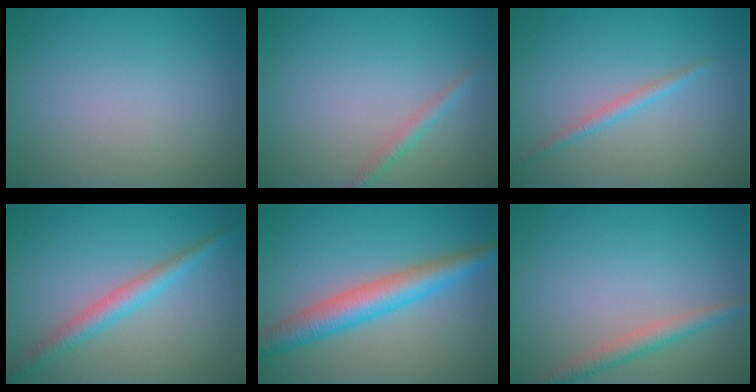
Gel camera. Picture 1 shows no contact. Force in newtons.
{"total": 1.4, "press": 1.4, "slide": 0.1}
{"total": 1.3, "press": 1.3, "slide": 0.0}
{"total": 2.8, "press": 2.8, "slide": 0.1}
{"total": 5.4, "press": 5.4, "slide": 0.0}
{"total": 2.3, "press": 2.3, "slide": 0.1}